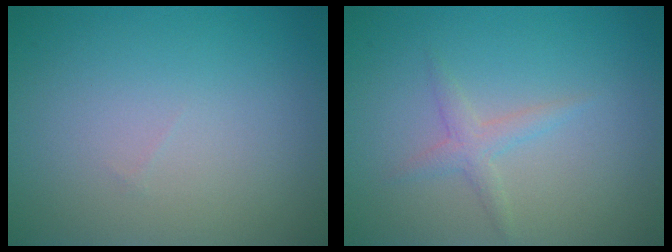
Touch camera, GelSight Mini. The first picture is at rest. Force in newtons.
{"total": 1.6, "press": 1.6, "slide": 0.1}